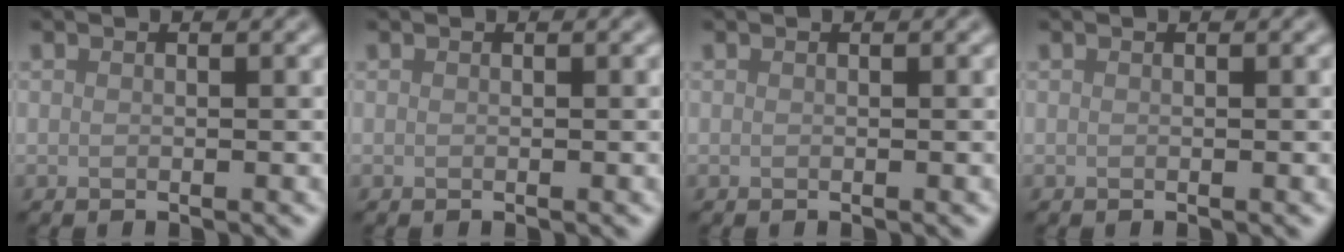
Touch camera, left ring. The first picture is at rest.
{"total": 0.0}
{"total": 0.0}
{"total": 0.0}